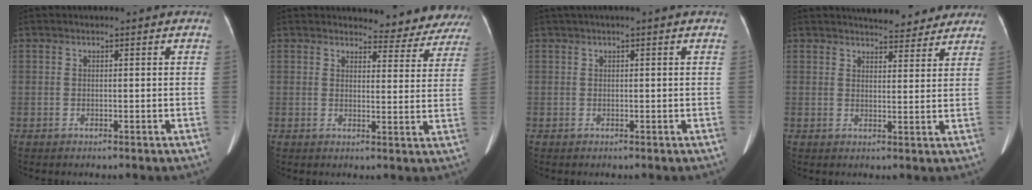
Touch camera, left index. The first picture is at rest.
{"total": 10.0, "force": [9.6, 2.6, 0.3], "torque": [0.029, -0.032, 0.081]}
{"total": 1.0, "force": [0.7, -0.1, 0.7], "torque": [-0.014, 0.027, 0.015]}
{"total": 8.6, "force": [8.0, 2.2, 2.3], "torque": [-0.023, 0.001, 0.091]}